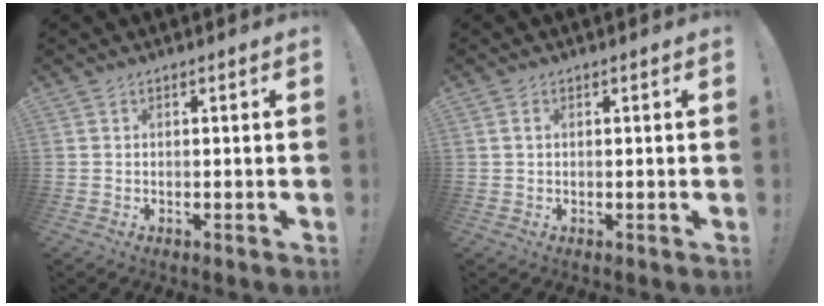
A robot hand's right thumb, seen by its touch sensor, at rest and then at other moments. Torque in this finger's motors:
{"motor_torque": [0.00, -0.21, -0.27, 0.28, 0.04]}